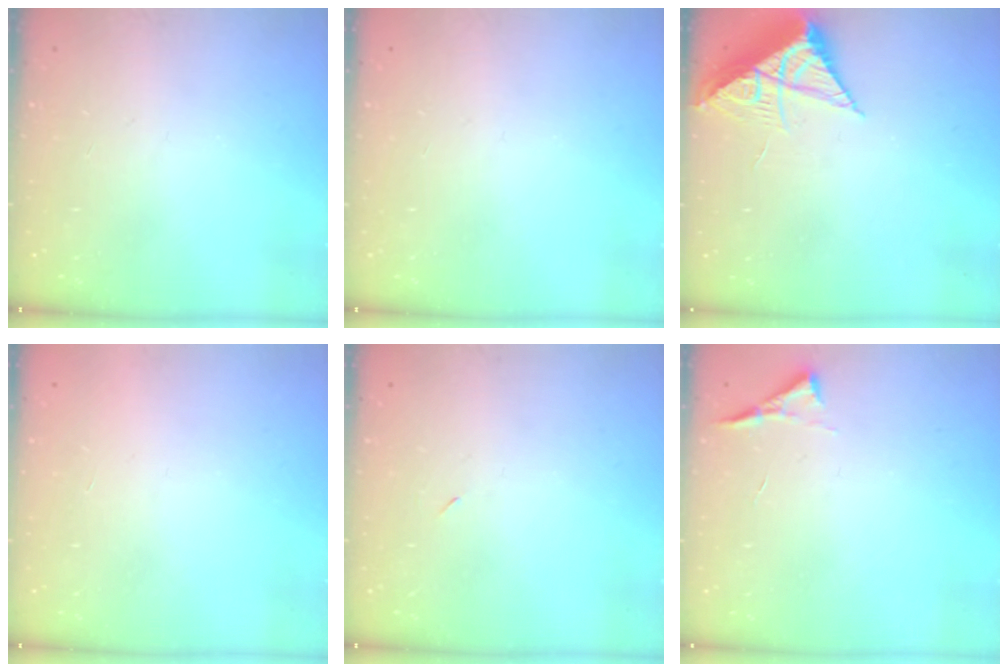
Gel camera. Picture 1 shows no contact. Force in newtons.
{"total": 0.0}
{"total": 8.3, "press": 8.3, "slide": 0.3}
{"total": 1.7, "press": 1.7, "slide": 0.1}
{"total": 2.3, "press": 2.0, "slide": 1.2}
{"total": 3.6, "press": 3.6, "slide": 0.5}